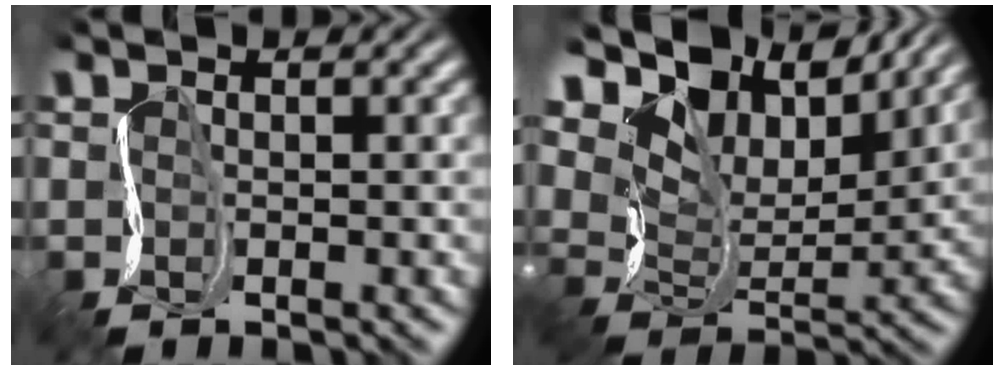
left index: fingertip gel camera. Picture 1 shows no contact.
{"total": 11.0, "force": [8.8, 4.7, 4.7], "torque": [-0.105, -0.001, 0.146]}